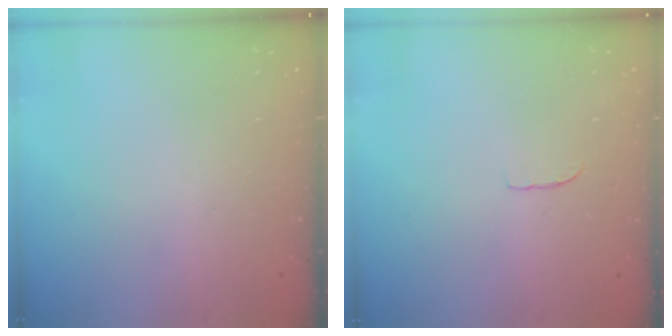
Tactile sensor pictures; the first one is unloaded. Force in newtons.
{"total": 3.2, "press": 3.2, "slide": 0.3}